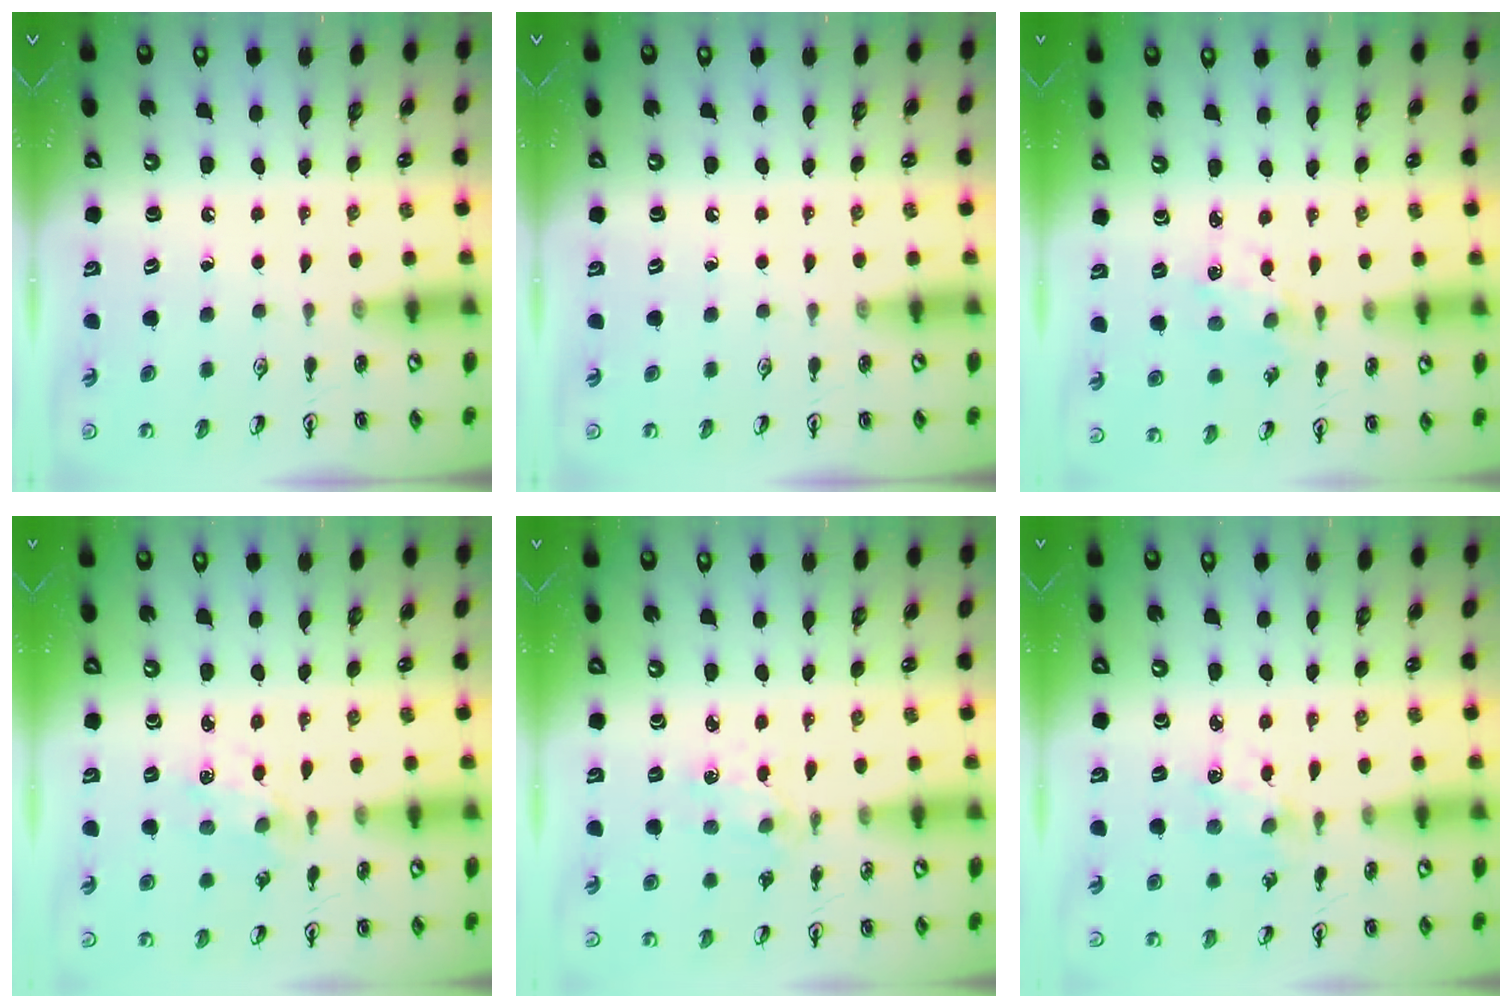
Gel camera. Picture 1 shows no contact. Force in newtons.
{"total": 0.0}
{"total": 1.7, "press": 1.6, "slide": 0.3}
{"total": 1.9, "press": 1.9, "slide": 0.2}
{"total": 1.8, "press": 1.8, "slide": 0.4}
{"total": 2.1, "press": 2.1, "slide": 0.4}